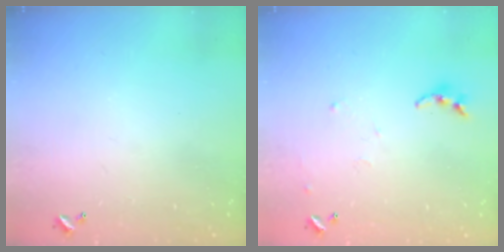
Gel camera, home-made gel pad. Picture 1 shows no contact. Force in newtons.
{"total": 5.7, "press": 5.6, "slide": 0.6}